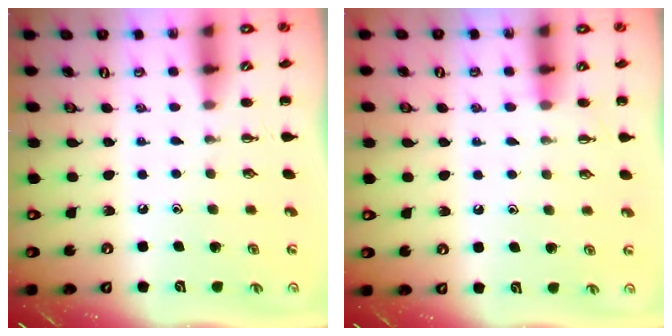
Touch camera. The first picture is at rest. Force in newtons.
{"total": 4.2, "press": 3.9, "slide": 1.6}